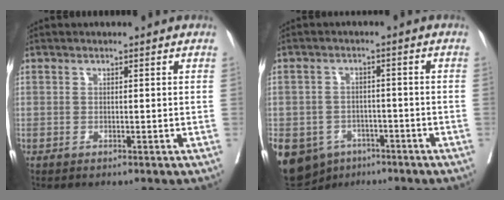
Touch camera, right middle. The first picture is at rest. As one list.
[{"total": 14.8, "force": [-7.6, 11.4, 5.6], "torque": [-0.150, 0.004, -0.099]}]